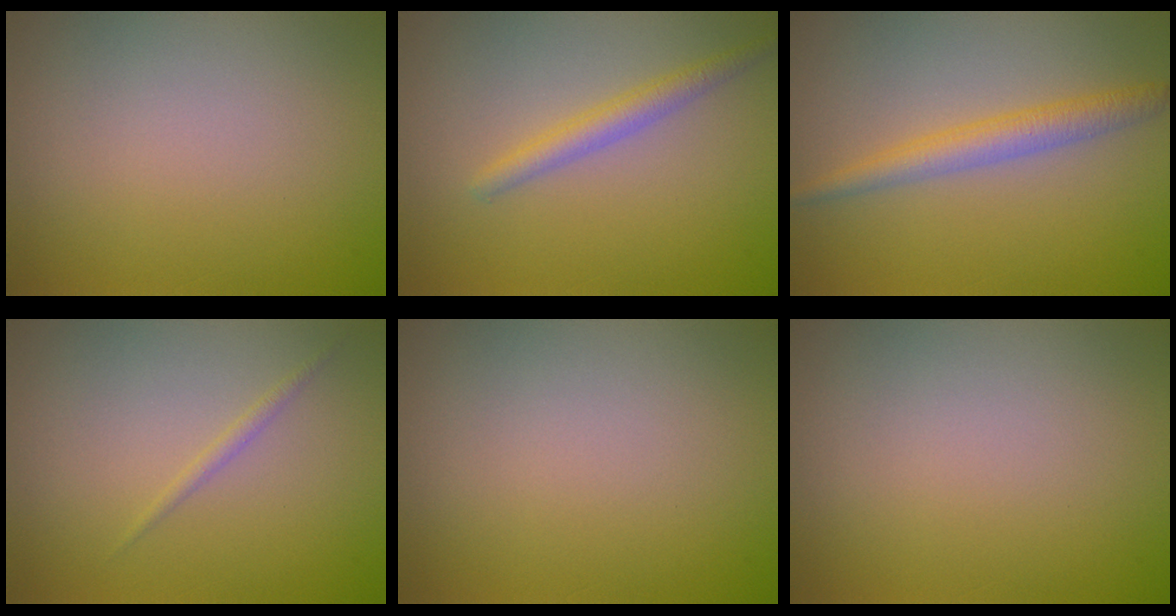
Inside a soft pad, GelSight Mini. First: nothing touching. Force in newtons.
{"total": 2.2, "press": 2.2, "slide": 0.0}
{"total": 2.9, "press": 2.9, "slide": 0.1}
{"total": 0.7, "press": 0.7, "slide": 0.1}
{"total": 0.0}
{"total": 0.0}